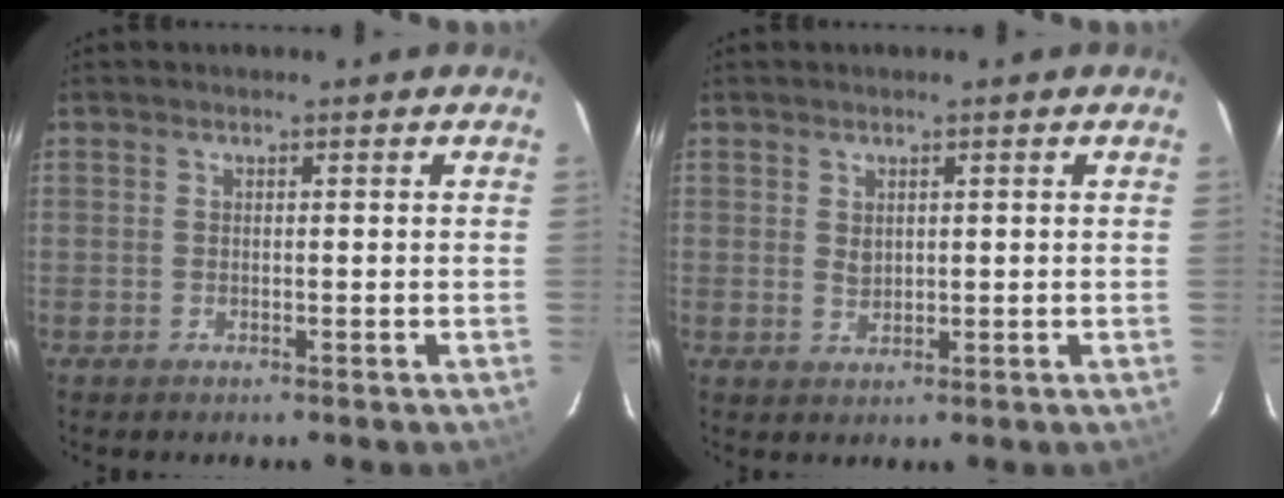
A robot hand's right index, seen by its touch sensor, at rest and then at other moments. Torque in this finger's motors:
{"motor_torque": [0.46, 0.24, 0.22, 0.00]}